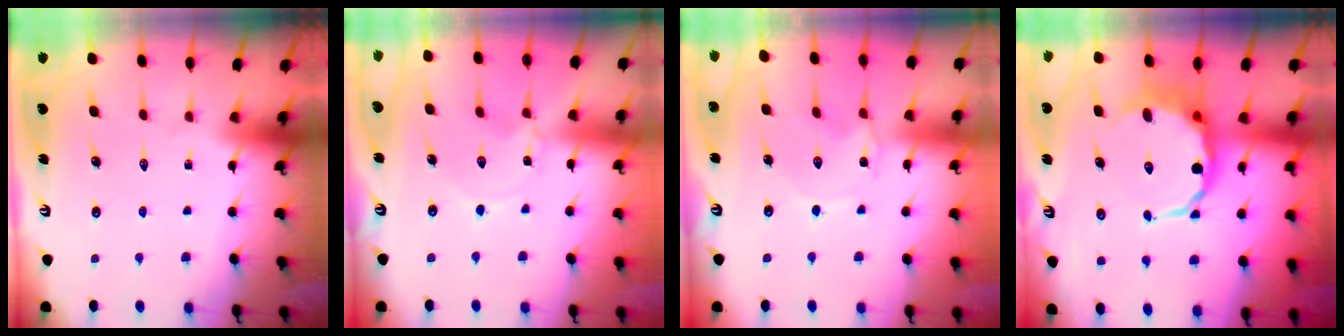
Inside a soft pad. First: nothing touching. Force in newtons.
{"total": 0.0}
{"total": 1.4, "press": 1.4, "slide": 0.2}
{"total": 10.0, "press": 9.7, "slide": 2.5}